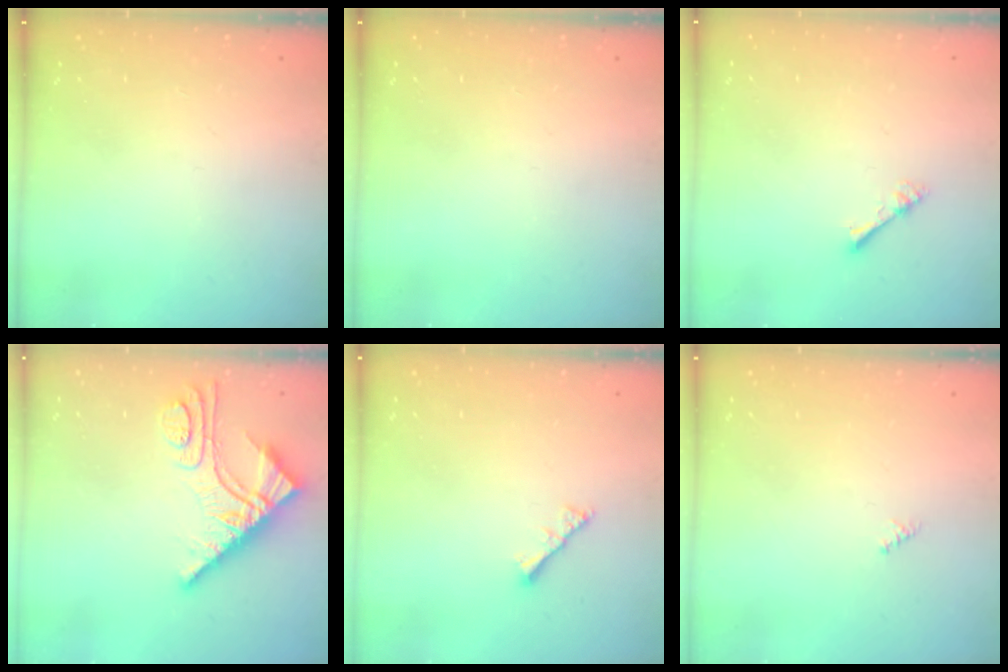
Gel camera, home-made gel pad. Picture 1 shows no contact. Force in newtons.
{"total": 0.0}
{"total": 2.4, "press": 2.4, "slide": 0.2}
{"total": 11.3, "press": 11.2, "slide": 1.2}
{"total": 2.8, "press": 2.8, "slide": 0.6}
{"total": 0.0}